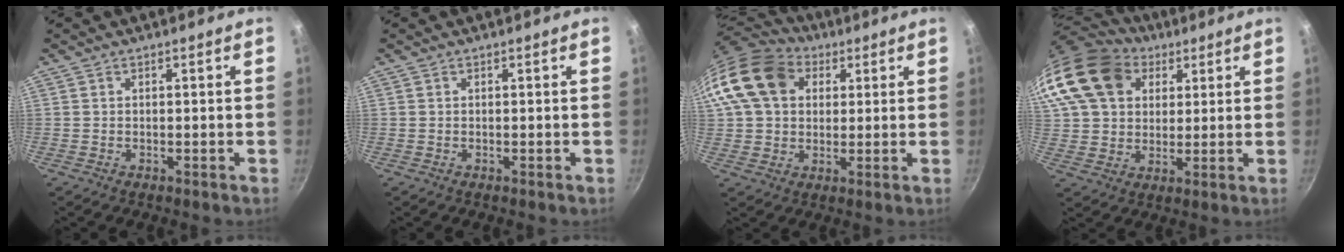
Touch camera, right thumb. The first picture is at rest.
{"total": 0.0}
{"total": 16.5, "force": [5.1, 12.5, 9.5], "torque": [-0.168, 0.017, 0.078]}
{"total": 21.8, "force": [8.8, 16.4, 11.4], "torque": [-0.234, 0.019, 0.158]}